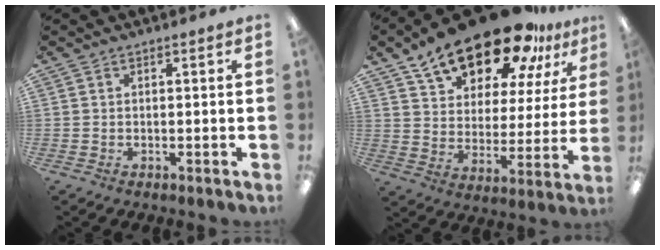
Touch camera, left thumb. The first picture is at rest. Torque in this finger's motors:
{"motor_torque": [0.47, 1.05, 1.32, -1.45, 0.31]}